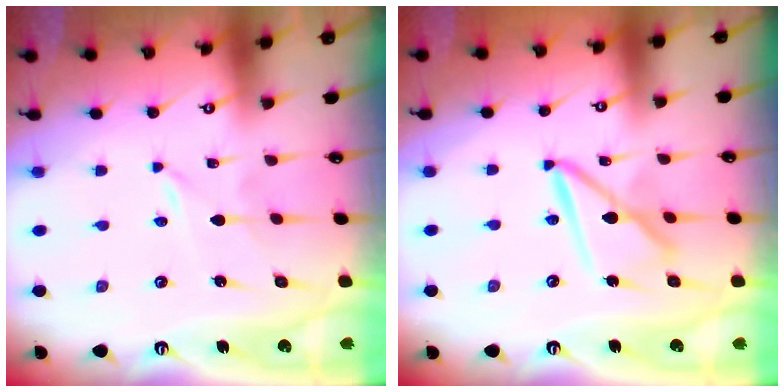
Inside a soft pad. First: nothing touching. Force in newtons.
{"total": 11.2, "press": 11.2, "slide": 0.9}